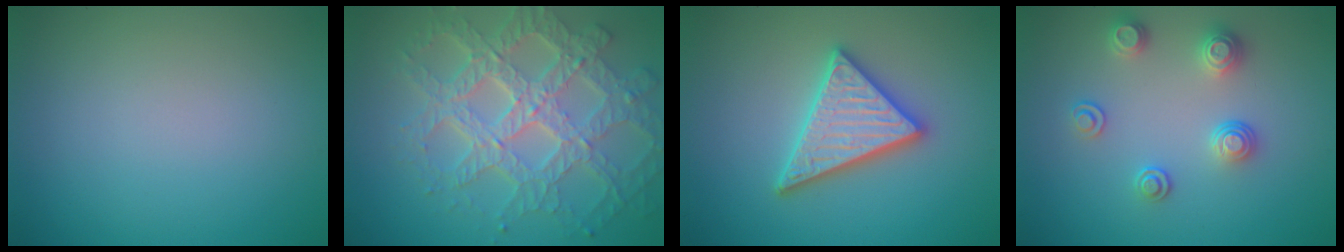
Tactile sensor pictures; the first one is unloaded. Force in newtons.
{"total": 7.9, "press": 5.7, "slide": 5.4}
{"total": 4.9, "press": 4.8, "slide": 0.7}
{"total": 2.6, "press": 2.6, "slide": 0.6}